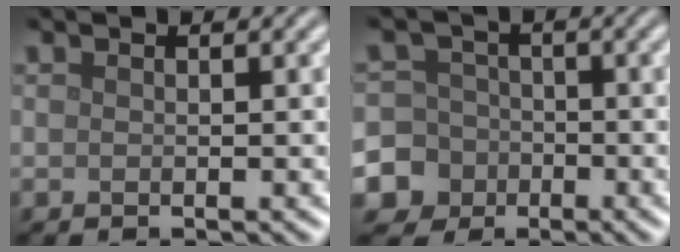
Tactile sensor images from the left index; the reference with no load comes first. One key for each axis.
{"total": 9.0, "fx": -3.7, "fy": 8.1, "fz": 1.2, "tx": -0.026, "ty": -0.017, "tz": -0.093}